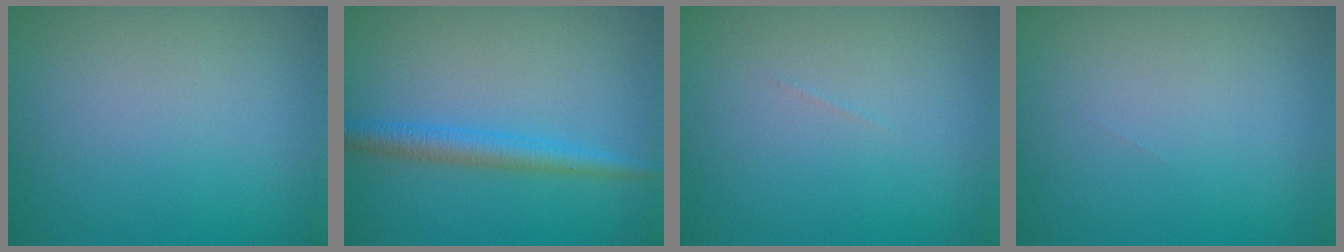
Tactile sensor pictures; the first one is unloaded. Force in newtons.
{"total": 2.7, "press": 2.7, "slide": 0.0}
{"total": 0.0}
{"total": 0.0}